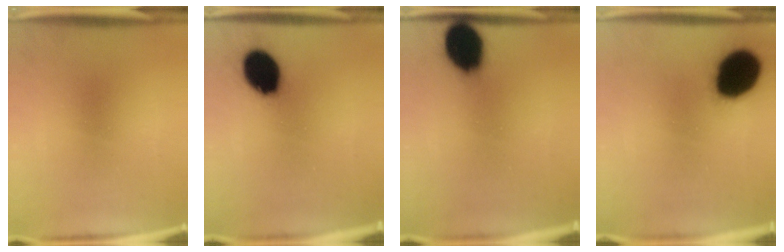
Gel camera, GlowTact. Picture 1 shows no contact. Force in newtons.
{"total": 13.6}
{"total": 13.7}
{"total": 19.6}